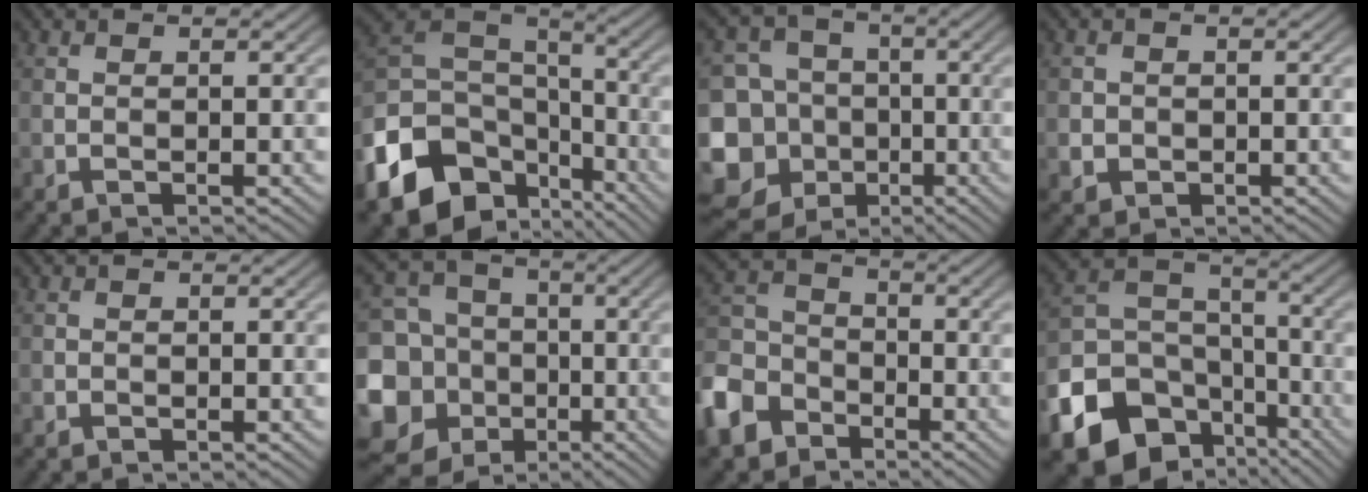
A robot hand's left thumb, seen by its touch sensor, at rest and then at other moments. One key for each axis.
{"total": 15.0, "fx": -7.4, "fy": 10.6, "fz": 7.6, "tx": -0.202, "ty": -0.035, "tz": -0.133}
{"total": 16.9, "fx": -6.3, "fy": 14.7, "fz": 5.5, "tx": -0.189, "ty": -0.018, "tz": -0.110}
{"total": 2.3, "fx": -0.4, "fy": 2.2, "fz": 0.4, "tx": -0.008, "ty": -0.005, "tz": -0.012}
{"total": 0.5, "fx": -0.2, "fy": 0.5, "fz": 0.0, "tx": 0.004, "ty": -0.004, "tz": -0.006}
{"total": 17.0, "fx": -4.2, "fy": 15.2, "fz": 6.2, "tx": -0.217, "ty": -0.017, "tz": -0.090}
{"total": 9.9, "fx": -5.9, "fy": 6.7, "fz": 4.3, "tx": -0.121, "ty": -0.011, "tz": -0.143}
{"total": 16.2, "fx": -8.3, "fy": 11.9, "fz": 7.1, "tx": -0.205, "ty": -0.048, "tz": -0.131}